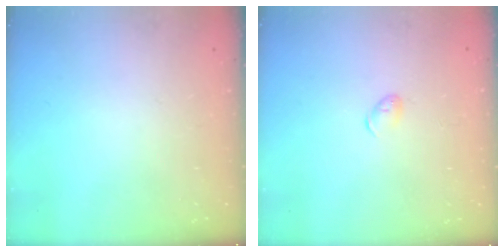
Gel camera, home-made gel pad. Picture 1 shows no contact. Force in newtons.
{"total": 5.7, "press": 5.6, "slide": 0.9}